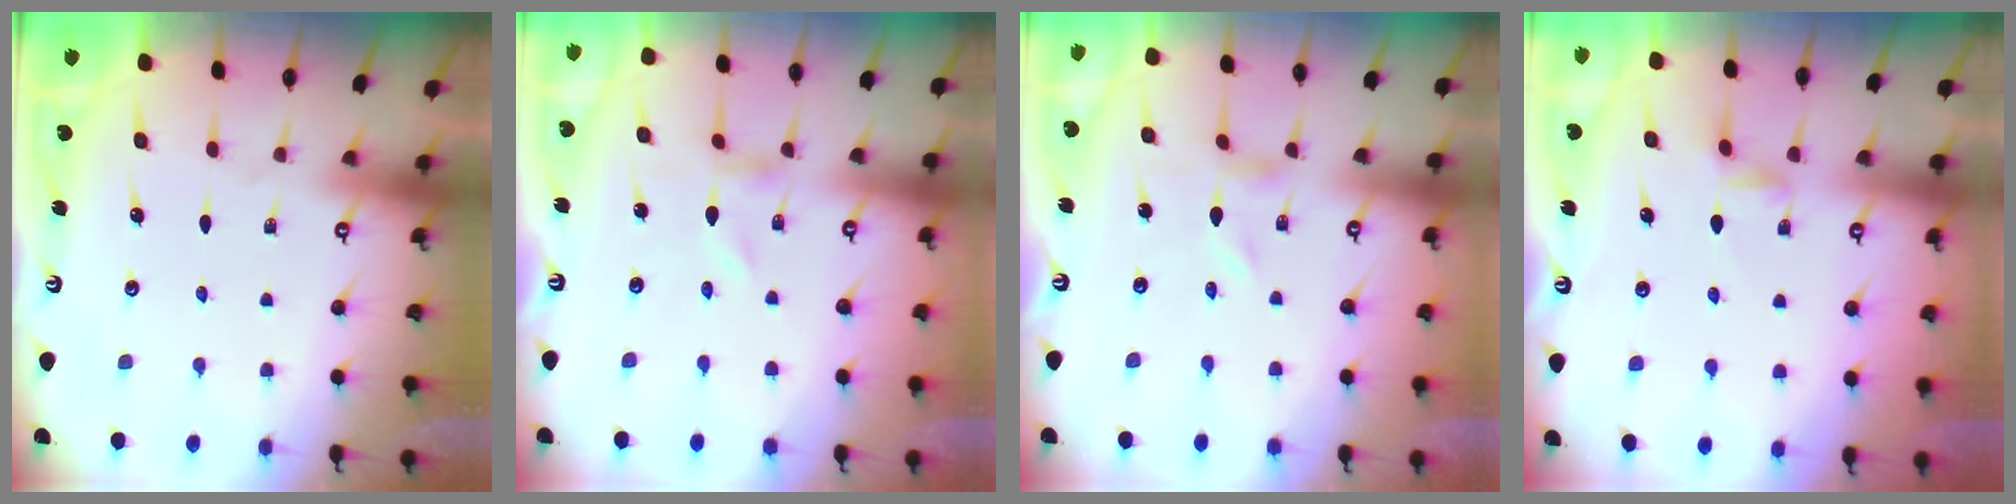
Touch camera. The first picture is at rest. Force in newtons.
{"total": 0.0}
{"total": 0.5, "press": 0.5, "slide": 0.2}
{"total": 1.4, "press": 1.4, "slide": 0.3}